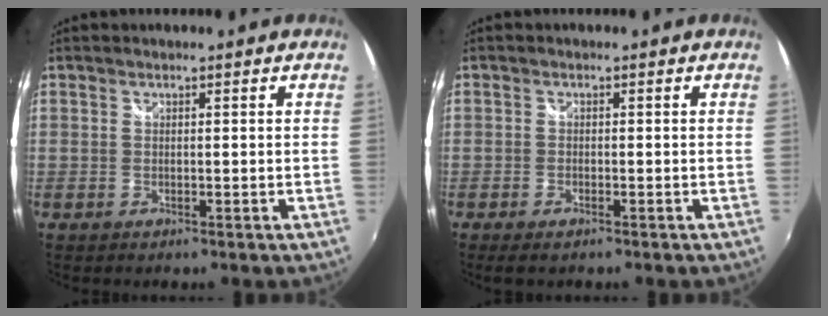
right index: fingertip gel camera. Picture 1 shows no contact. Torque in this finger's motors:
{"motor_torque": [0.37, 0.06, 0.06, 0.01]}